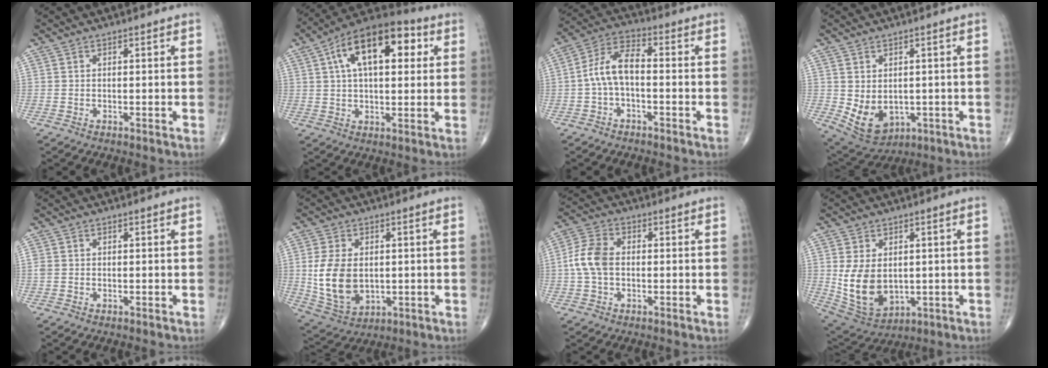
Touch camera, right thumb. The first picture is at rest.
{"total": 17.9, "force": [5.4, 9.0, 14.5], "torque": [-0.206, 0.022, 0.076]}
{"total": 8.0, "force": [-1.1, 4.0, 6.8], "torque": [-0.134, 0.035, -0.032]}
{"total": 8.6, "force": [-1.1, 6.2, 5.8], "torque": [-0.082, -0.008, 0.008]}
{"total": 1.0, "force": [0.1, 0.9, 0.5], "torque": [-0.012, 0.002, 0.003]}
{"total": 12.6, "force": [0.1, 8.3, 9.4], "torque": [-0.174, -0.010, 0.022]}
{"total": 7.4, "force": [-0.2, 4.9, 5.6], "torque": [-0.119, 0.019, -0.012]}
{"total": 11.1, "force": [0.2, 7.6, 8.1], "torque": [-0.137, -0.012, 0.031]}